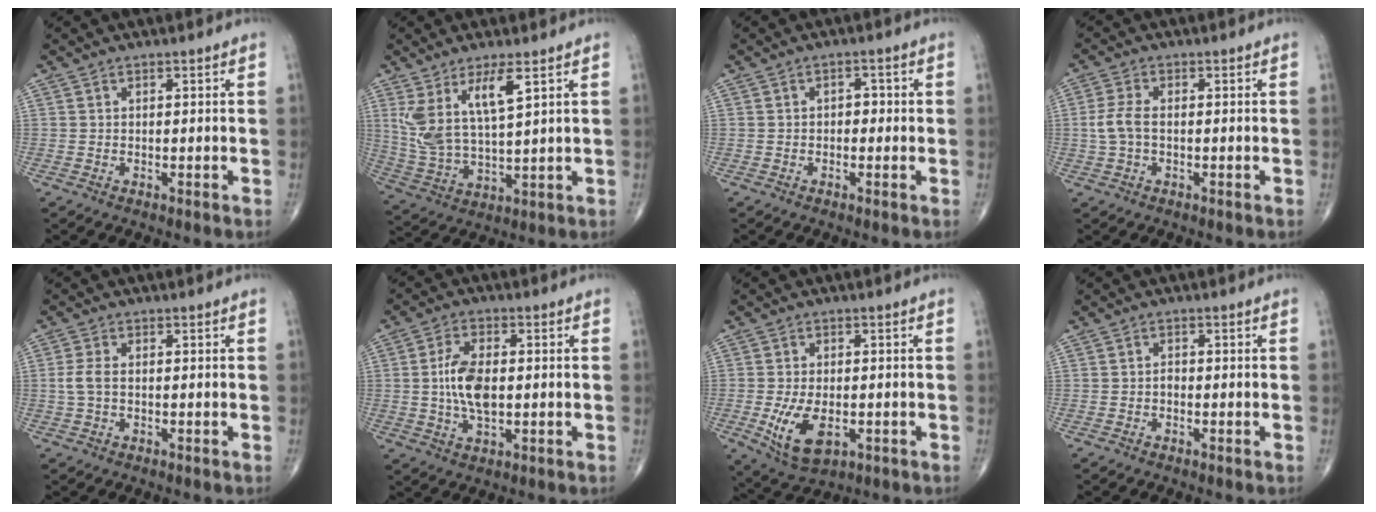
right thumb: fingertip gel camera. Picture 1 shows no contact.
{"total": 11.0, "force": [5.0, 3.3, 9.2], "torque": [-0.192, -0.029, 0.110]}
{"total": 2.0, "force": [-0.1, 1.5, 1.4], "torque": [-0.007, 0.006, -0.008]}
{"total": 4.3, "force": [-0.2, 2.3, 3.6], "torque": [-0.092, 0.008, -0.009]}
{"total": 2.9, "force": [-0.1, 1.5, 2.5], "torque": [-0.064, 0.004, -0.004]}
{"total": 8.6, "force": [0.1, 4.3, 7.5], "torque": [-0.147, 0.000, 0.003]}
{"total": 9.0, "force": [-2.2, 4.8, 7.2], "torque": [-0.135, -0.009, -0.026]}
{"total": 0.9, "force": [-0.4, 0.6, 0.6], "torque": [-0.006, 0.002, -0.010]}